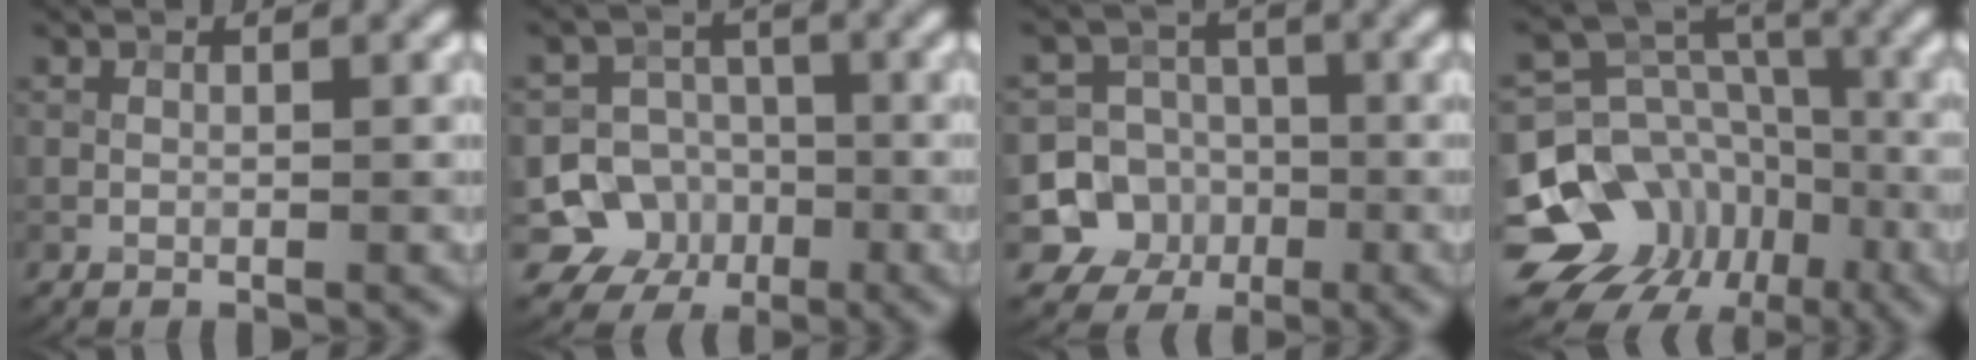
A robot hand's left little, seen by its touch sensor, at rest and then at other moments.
{"total": 7.5, "force": [-3.0, 6.7, 1.3], "torque": [0.001, -0.006, -0.076]}
{"total": 9.0, "force": [-2.9, 8.3, 1.6], "torque": [-0.018, -0.006, -0.075]}
{"total": 10.1, "force": [-5.0, 8.0, 3.8], "torque": [-0.064, 0.018, -0.095]}